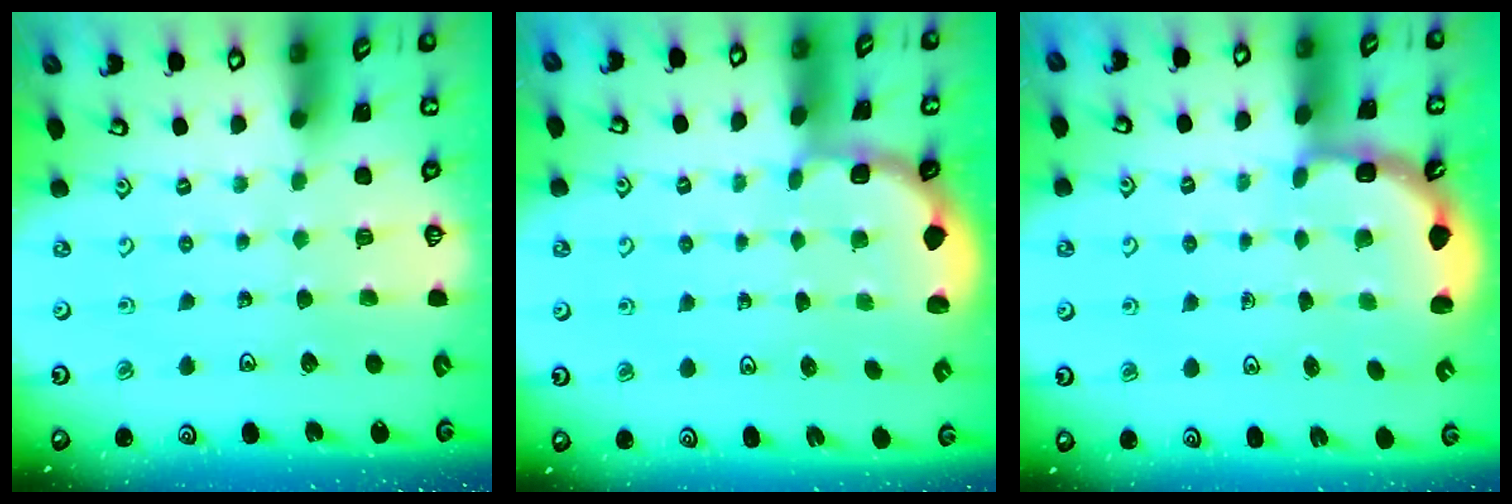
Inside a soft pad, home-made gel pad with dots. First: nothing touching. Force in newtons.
{"total": 1.8, "press": 1.6, "slide": 0.7}
{"total": 3.2, "press": 2.7, "slide": 1.7}